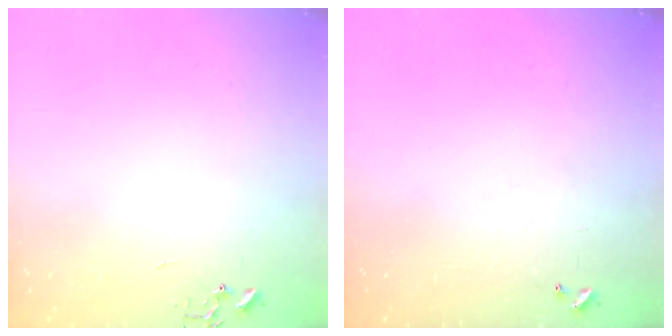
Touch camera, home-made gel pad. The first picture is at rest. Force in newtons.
{"total": 0.0}